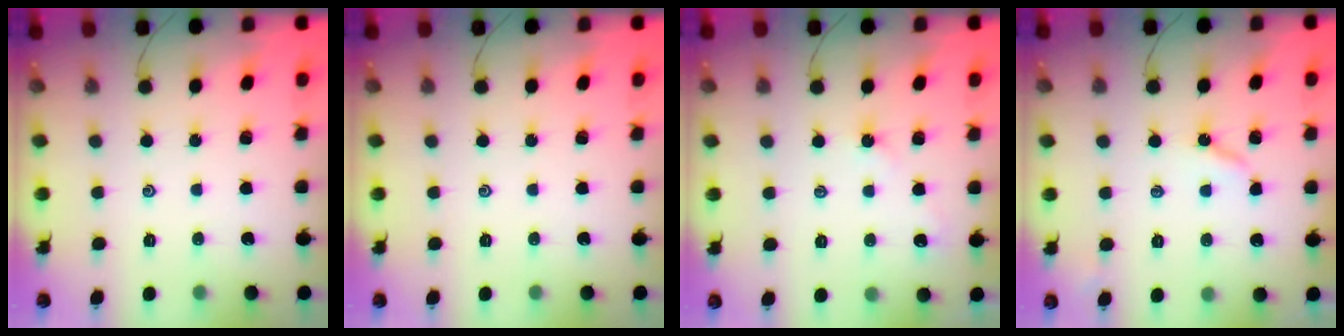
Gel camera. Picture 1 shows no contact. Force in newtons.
{"total": 0.0}
{"total": 2.3, "press": 2.3, "slide": 0.5}
{"total": 3.5, "press": 3.5, "slide": 0.4}